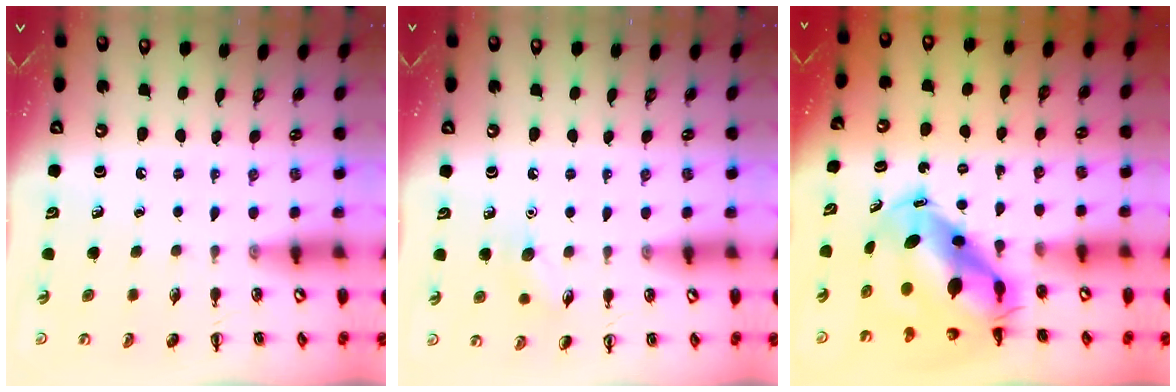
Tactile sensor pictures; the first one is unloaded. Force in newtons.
{"total": 6.5, "press": 6.3, "slide": 1.6}
{"total": 10.6, "press": 10.2, "slide": 3.0}